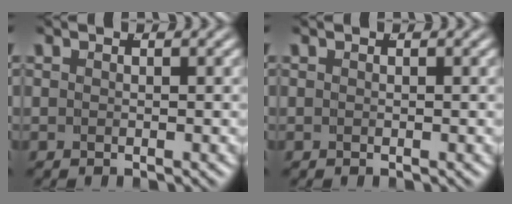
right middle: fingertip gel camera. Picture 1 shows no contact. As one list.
[{"total": 0.0}]